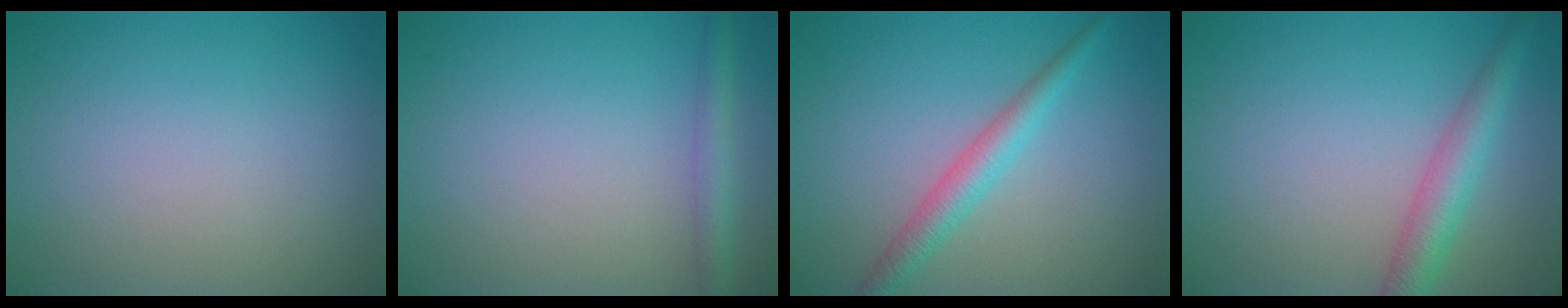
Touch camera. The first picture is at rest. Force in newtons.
{"total": 2.3, "press": 2.3, "slide": 0.0}
{"total": 2.8, "press": 2.8, "slide": 0.1}
{"total": 3.6, "press": 3.6, "slide": 0.1}